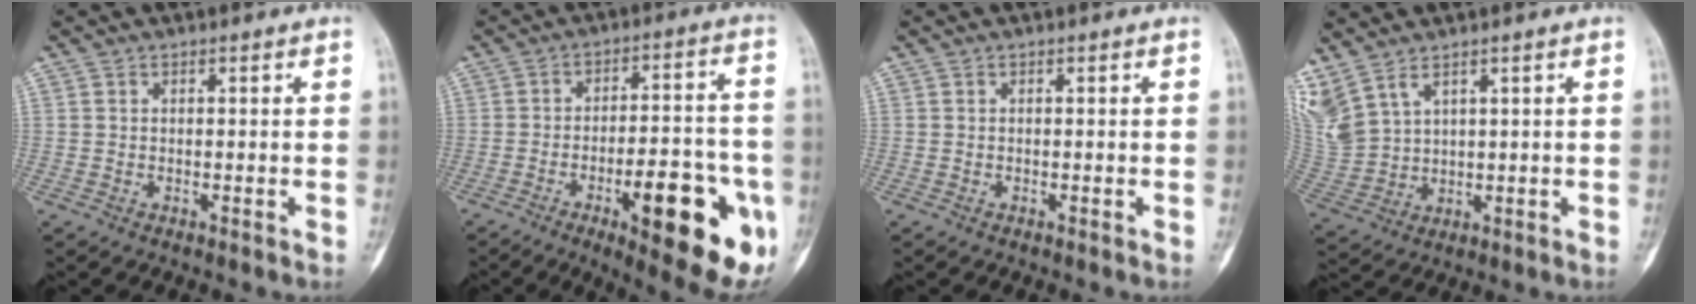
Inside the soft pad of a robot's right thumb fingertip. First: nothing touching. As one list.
[{"total": 20.4, "force": [-7.7, 6.4, 17.8], "torque": [-0.188, 0.020, -0.094]}, {"total": 0.0}, {"total": 11.2, "force": [6.8, 5.8, 6.7], "torque": [-0.172, -0.018, 0.160]}]